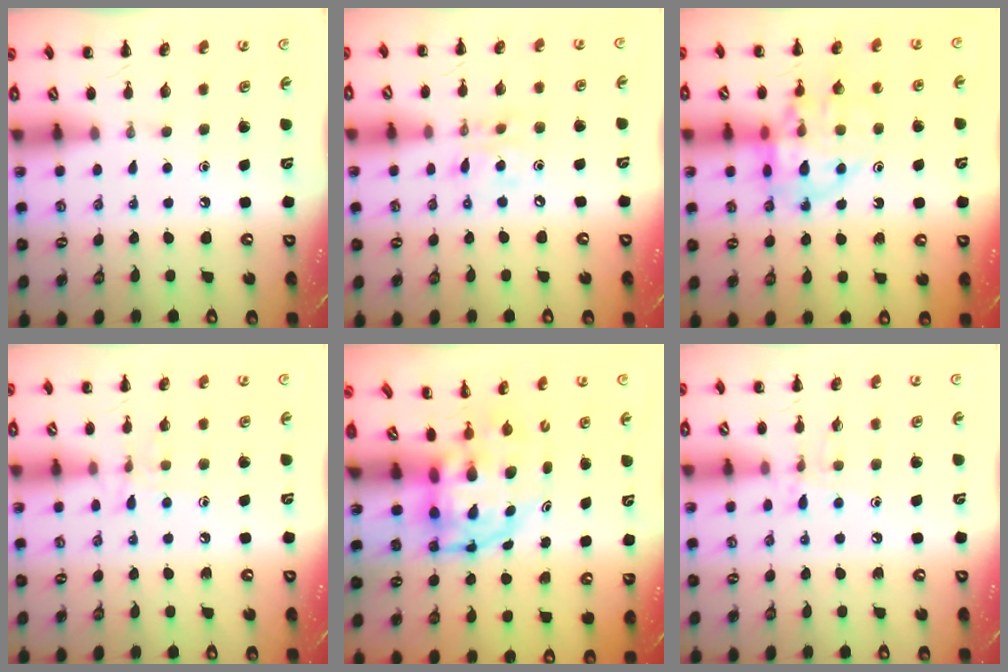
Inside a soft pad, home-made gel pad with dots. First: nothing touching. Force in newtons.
{"total": 9.1, "press": 8.9, "slide": 1.9}
{"total": 15.2, "press": 15.1, "slide": 2.2}
{"total": 7.0, "press": 6.8, "slide": 1.7}
{"total": 5.2, "press": 5.0, "slide": 1.1}
{"total": 7.2, "press": 6.9, "slide": 2.0}